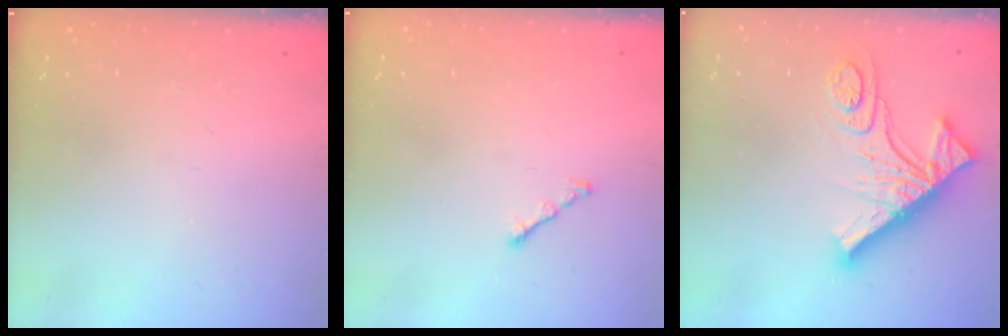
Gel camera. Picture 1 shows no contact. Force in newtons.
{"total": 1.2, "press": 1.1, "slide": 0.5}
{"total": 18.5, "press": 18.4, "slide": 1.5}